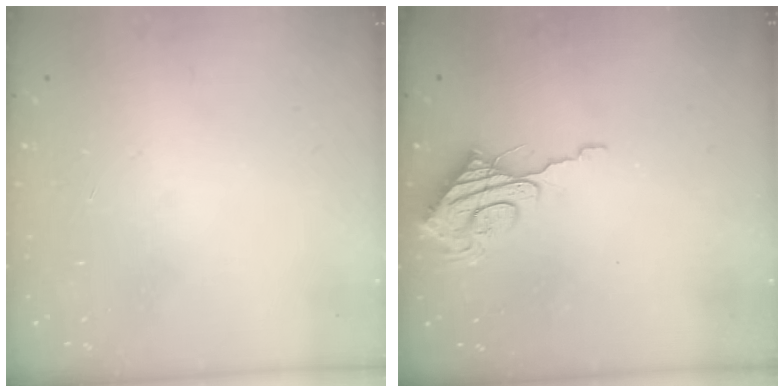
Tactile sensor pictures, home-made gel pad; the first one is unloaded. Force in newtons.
{"total": 10.3, "press": 10.3, "slide": 0.9}